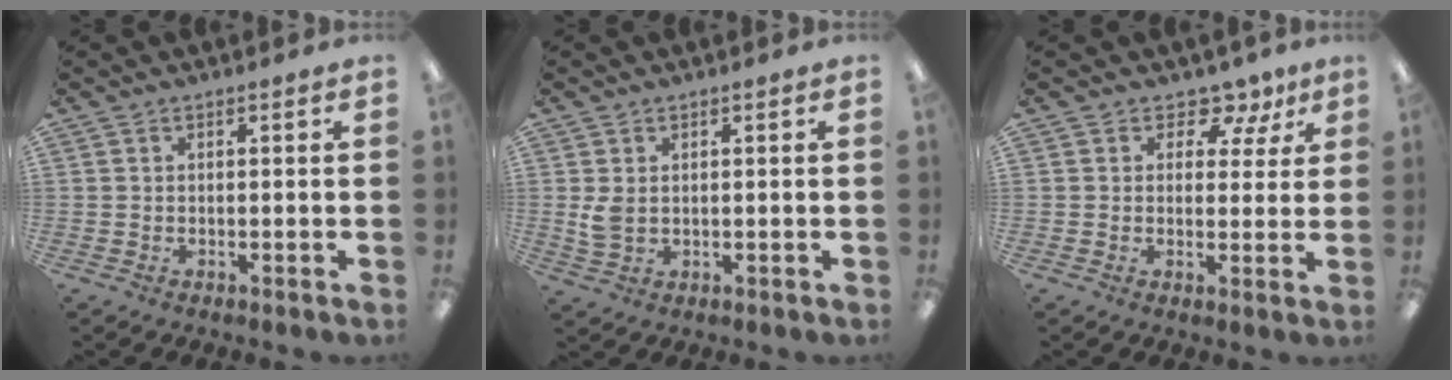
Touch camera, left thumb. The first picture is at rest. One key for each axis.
{"total": 3.9, "fx": 0.6, "fy": 2.4, "fz": 2.9, "tx": -0.071, "ty": 0.000, "tz": 0.008}
{"total": 6.2, "fx": 4.2, "fy": 3.8, "fz": 2.6, "tx": -0.029, "ty": -0.024, "tz": 0.072}